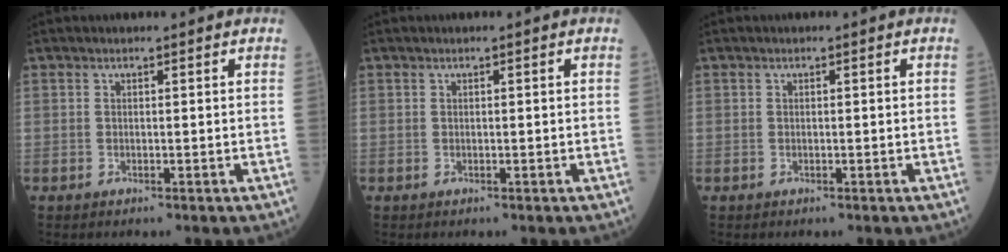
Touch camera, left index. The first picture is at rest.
{"total": 0.0}
{"total": 0.0}